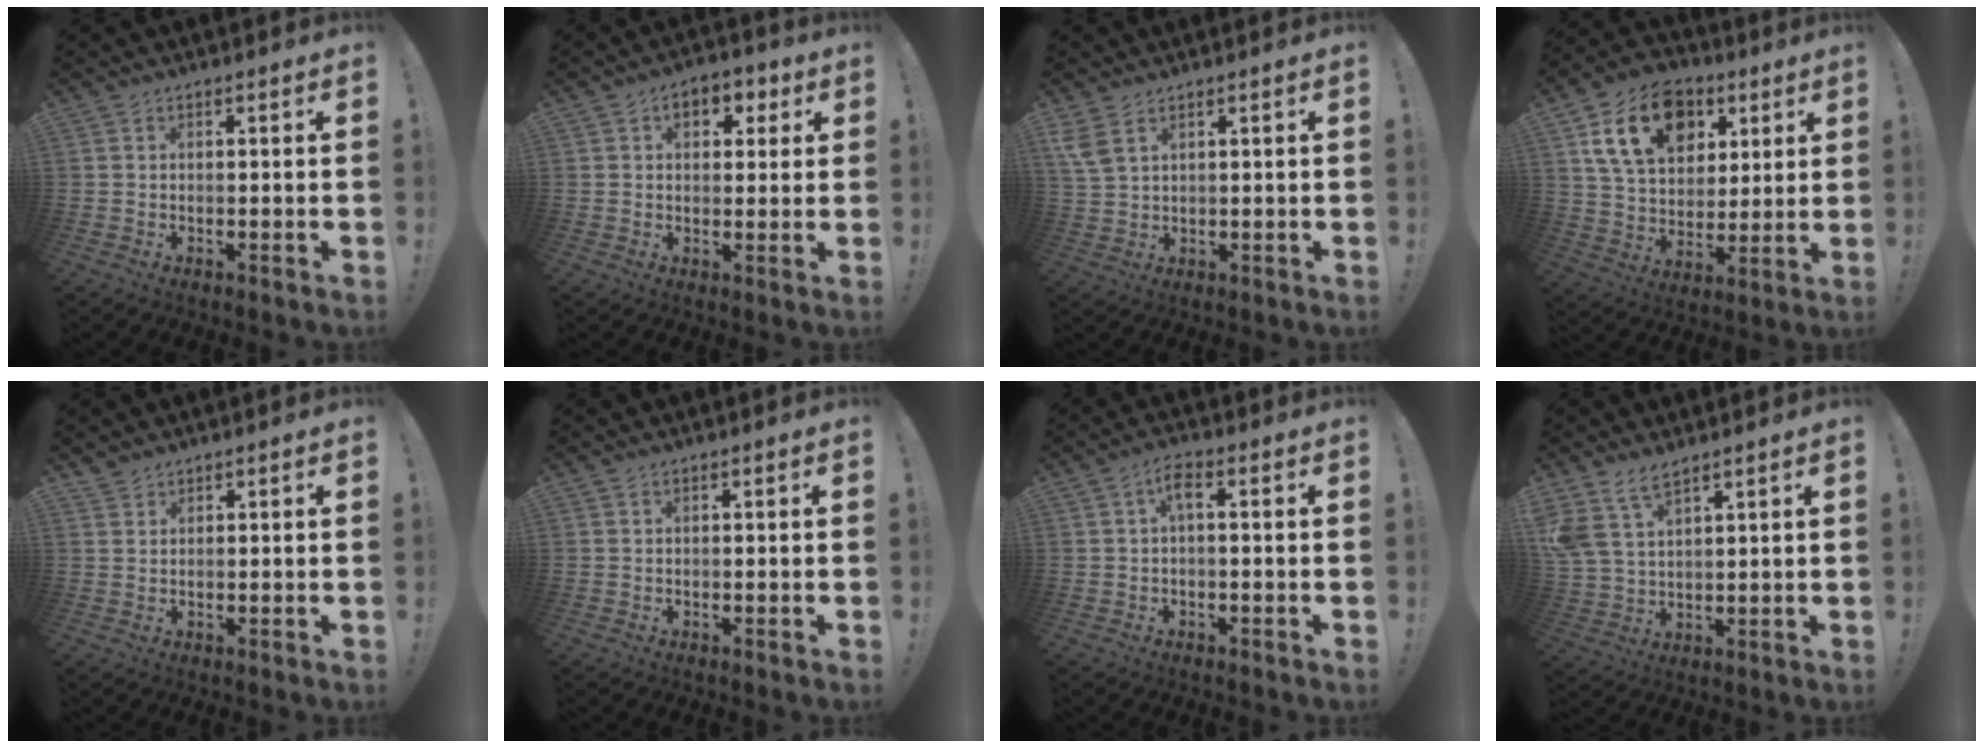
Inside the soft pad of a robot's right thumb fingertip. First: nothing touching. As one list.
[{"total": 6.6, "force": [2.3, 4.6, 4.1], "torque": [-0.045, -0.002, 0.036]}, {"total": 5.3, "force": [3.2, 2.5, 3.4], "torque": [-0.074, -0.013, 0.063]}, {"total": 19.1, "force": [8.1, 13.4, 10.9], "torque": [-0.176, -0.022, 0.154]}, {"total": 2.1, "force": [1.9, 0.8, 0.1], "torque": [0.000, -0.010, 0.037]}, {"total": 0.0}, {"total": 4.0, "force": [0.6, 1.3, 3.8], "torque": [-0.079, 0.010, 0.009]}, {"total": 8.9, "force": [6.5, 4.2, 4.3], "torque": [-0.085, -0.026, 0.131]}]